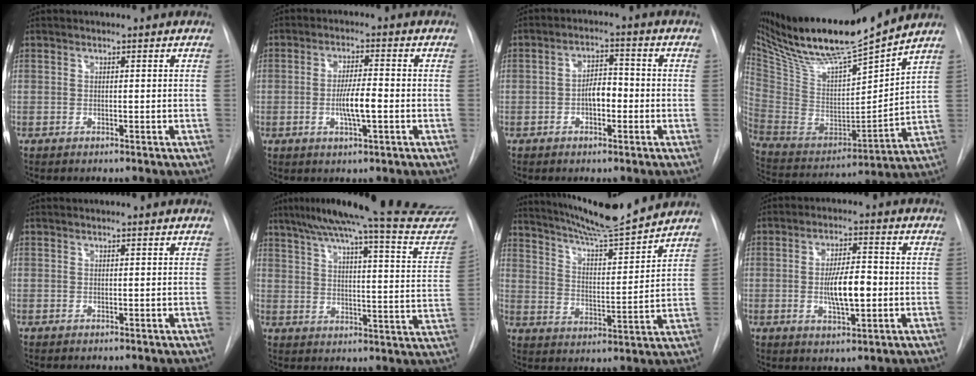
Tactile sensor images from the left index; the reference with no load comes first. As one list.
[{"total": 5.3, "force": [-1.2, 0.7, 5.1], "torque": [-0.098, -0.004, -0.020]}, {"total": 4.3, "force": [-1.1, 2.1, 3.6], "torque": [-0.060, 0.013, -0.021]}, {"total": 22.3, "force": [18.8, 2.0, 11.8], "torque": [-0.219, -0.003, 0.331]}, {"total": 0.9, "force": [0.9, 0.0, 0.2], "torque": [-0.008, 0.007, 0.009]}, {"total": 27.9, "force": [25.2, 1.4, 12.0], "torque": [-0.174, -0.075, 0.307]}, {"total": 15.1, "force": [14.0, 0.1, 5.6], "torque": [-0.096, -0.005, 0.220]}, {"total": 7.3, "force": [-0.8, 2.1, 7.0], "torque": [-0.127, 0.002, -0.013]}]